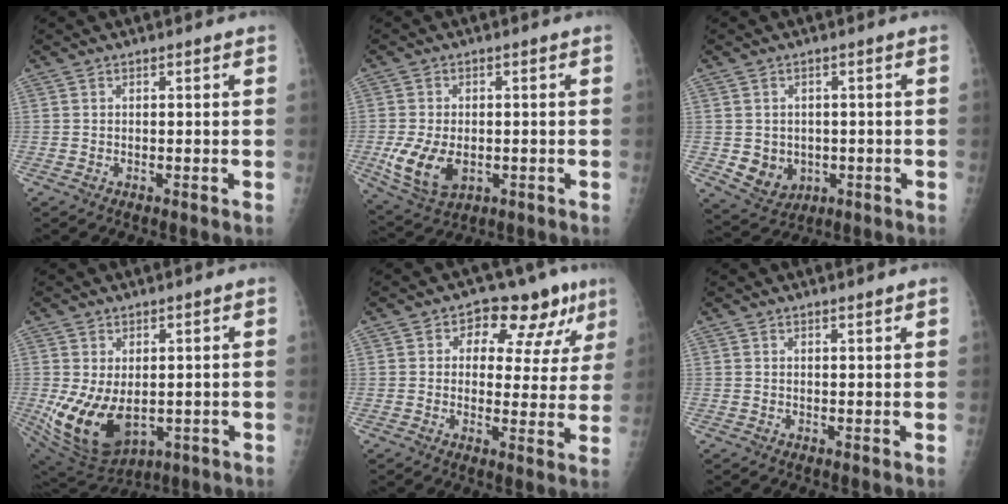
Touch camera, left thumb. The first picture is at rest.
{"total": 9.5, "force": [-1.9, 6.2, 7.0], "torque": [-0.135, -0.008, -0.023]}
{"total": 6.5, "force": [-1.0, 5.7, 3.0], "torque": [-0.027, 0.001, 0.003]}
{"total": 12.9, "force": [-1.1, 8.2, 9.9], "torque": [-0.176, -0.018, 0.011]}
{"total": 11.9, "force": [6.0, 7.2, 7.3], "torque": [-0.037, -0.009, 0.074]}
{"total": 0.9, "force": [0.8, 0.0, 0.4], "torque": [-0.007, -0.006, 0.014]}